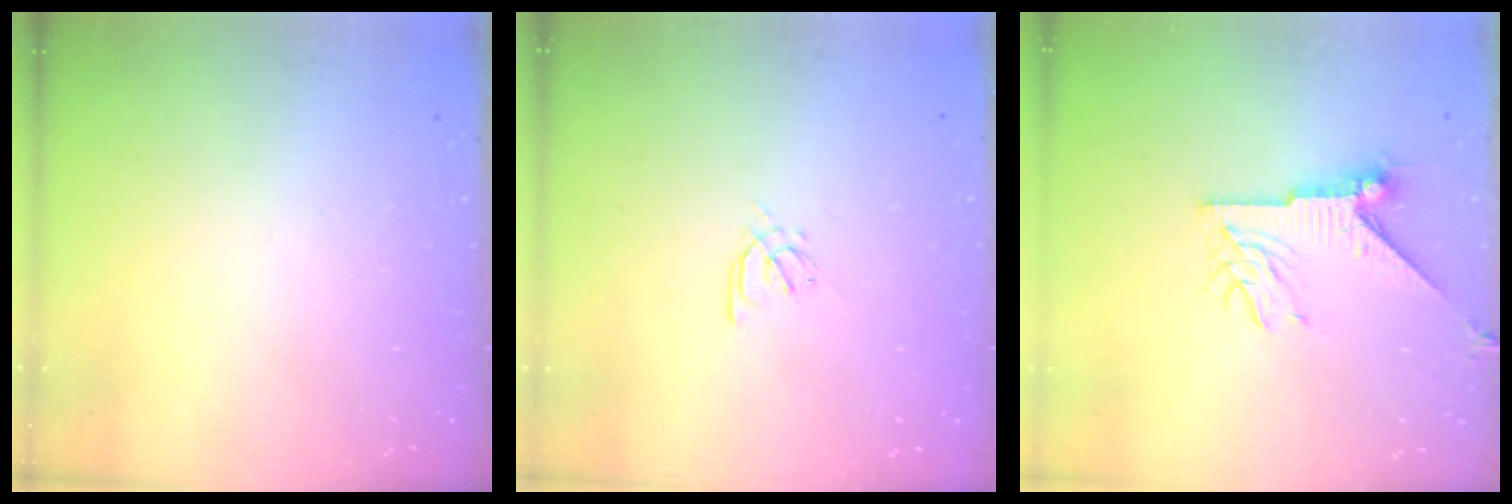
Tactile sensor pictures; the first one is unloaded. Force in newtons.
{"total": 2.4, "press": 2.4, "slide": 0.6}
{"total": 8.8, "press": 8.8, "slide": 0.1}